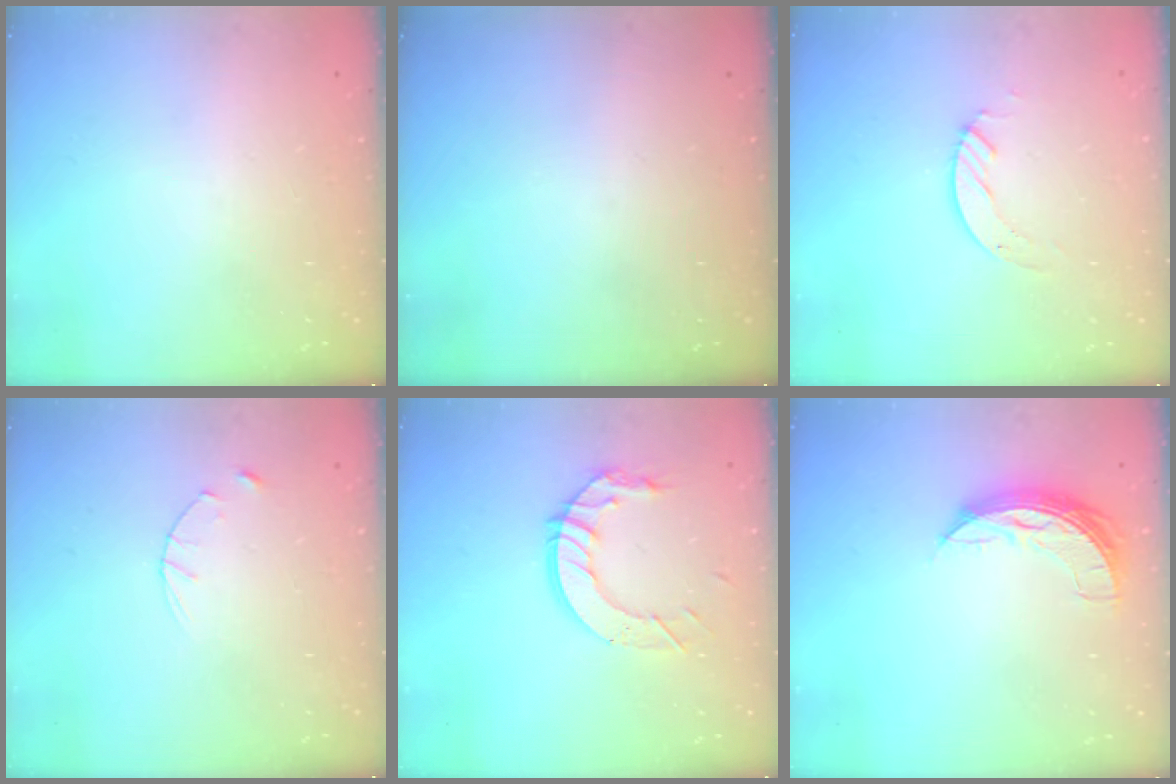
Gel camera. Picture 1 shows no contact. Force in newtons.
{"total": 0.0}
{"total": 3.5, "press": 3.5, "slide": 0.4}
{"total": 2.8, "press": 2.8, "slide": 0.4}
{"total": 10.6, "press": 10.5, "slide": 1.0}
{"total": 7.7, "press": 7.7, "slide": 0.4}